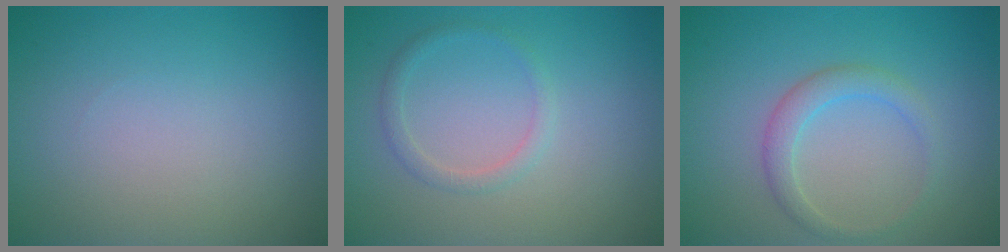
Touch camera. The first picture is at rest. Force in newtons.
{"total": 1.3, "press": 1.3, "slide": 0.1}
{"total": 2.2, "press": 2.2, "slide": 0.1}